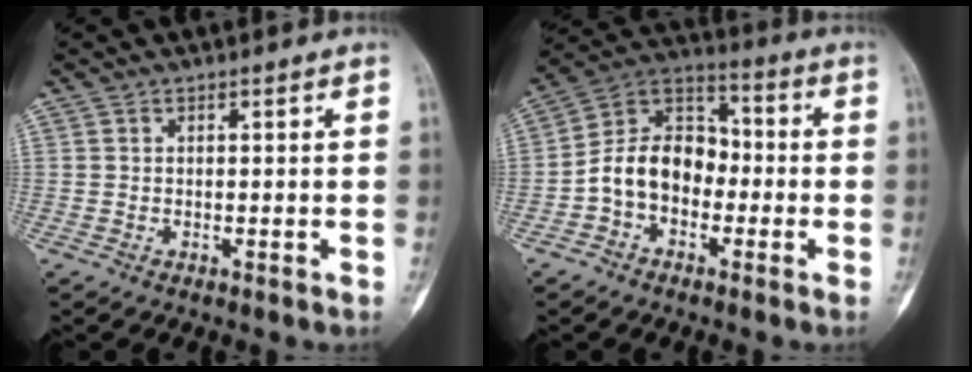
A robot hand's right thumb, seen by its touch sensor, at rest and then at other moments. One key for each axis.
{"total": 12.2, "fx": -2.7, "fy": 9.1, "fz": 7.7, "tx": -0.108, "ty": 0.048, "tz": -0.063}